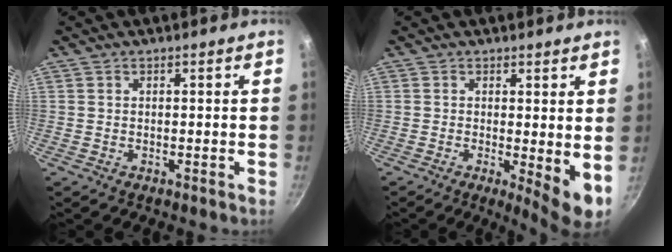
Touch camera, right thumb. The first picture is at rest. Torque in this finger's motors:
{"motor_torque": [-0.28, 0.66, 0.01, -0.01, 0.03]}